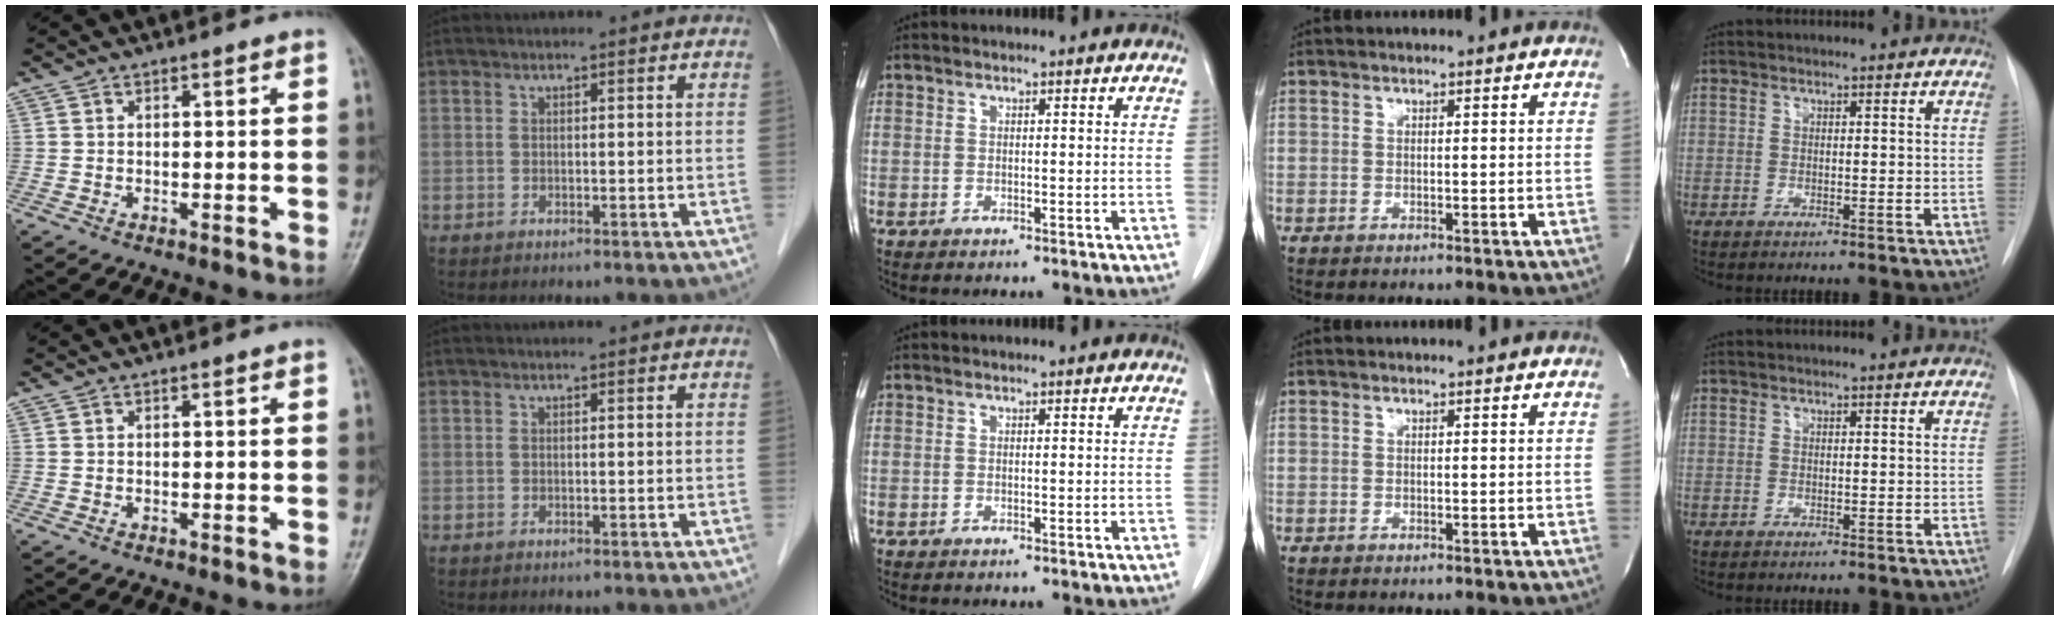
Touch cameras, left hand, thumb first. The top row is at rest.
{}